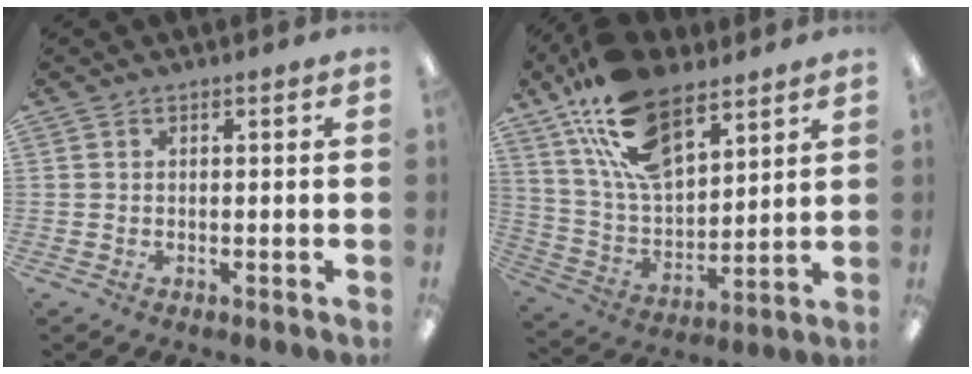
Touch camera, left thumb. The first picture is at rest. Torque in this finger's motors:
{"motor_torque": [2.09, 1.59, 1.78, -0.99, 0.36]}